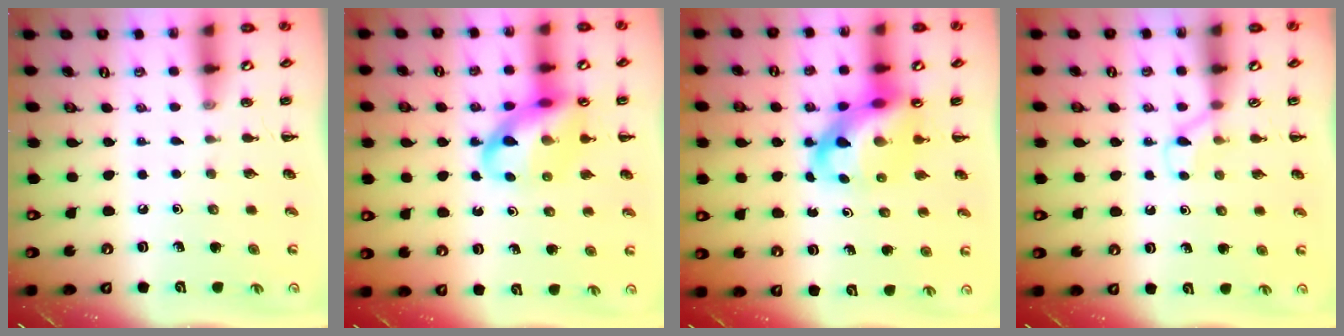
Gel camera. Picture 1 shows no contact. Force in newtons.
{"total": 15.5, "press": 15.1, "slide": 3.4}
{"total": 12.2, "press": 11.6, "slide": 3.6}
{"total": 3.9, "press": 3.6, "slide": 1.4}